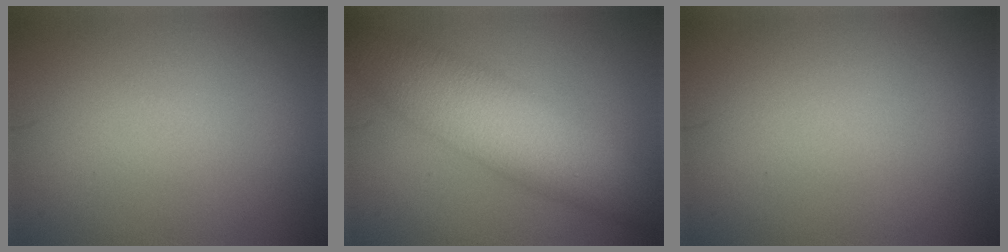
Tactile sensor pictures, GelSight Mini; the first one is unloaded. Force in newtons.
{"total": 7.8, "press": 7.8, "slide": 0.2}
{"total": 0.0}